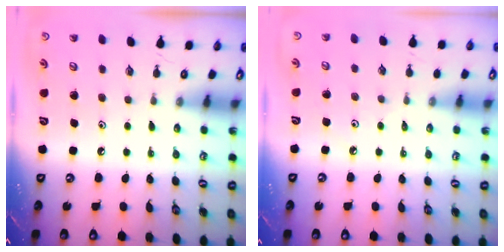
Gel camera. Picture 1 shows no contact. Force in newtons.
{"total": 1.9, "press": 1.9, "slide": 0.4}